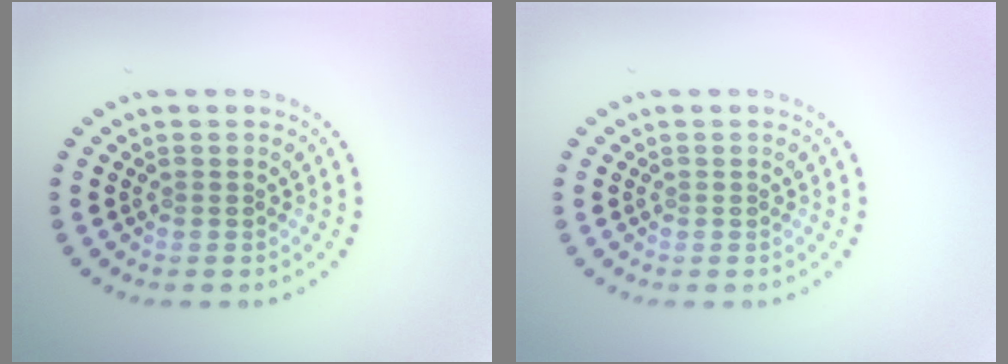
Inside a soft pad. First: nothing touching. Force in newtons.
{"total": 0.0}